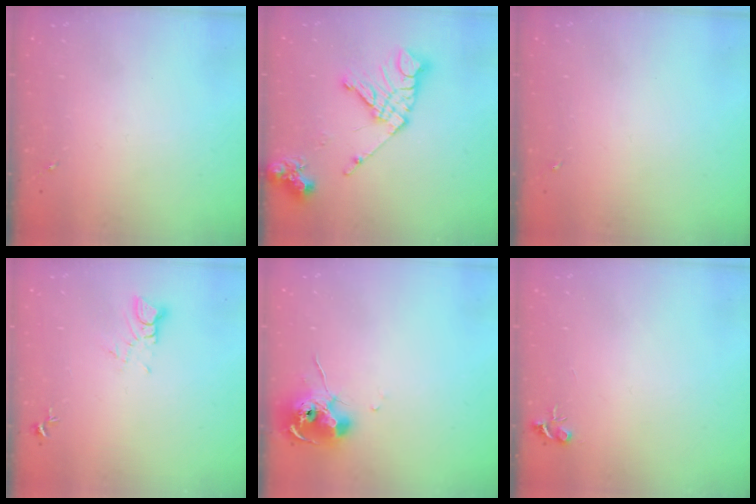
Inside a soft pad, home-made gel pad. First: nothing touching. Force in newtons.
{"total": 16.8, "press": 16.7, "slide": 2.2}
{"total": 0.0}
{"total": 3.5, "press": 3.5, "slide": 0.2}
{"total": 10.4, "press": 10.3, "slide": 1.2}
{"total": 4.7, "press": 4.7, "slide": 0.6}